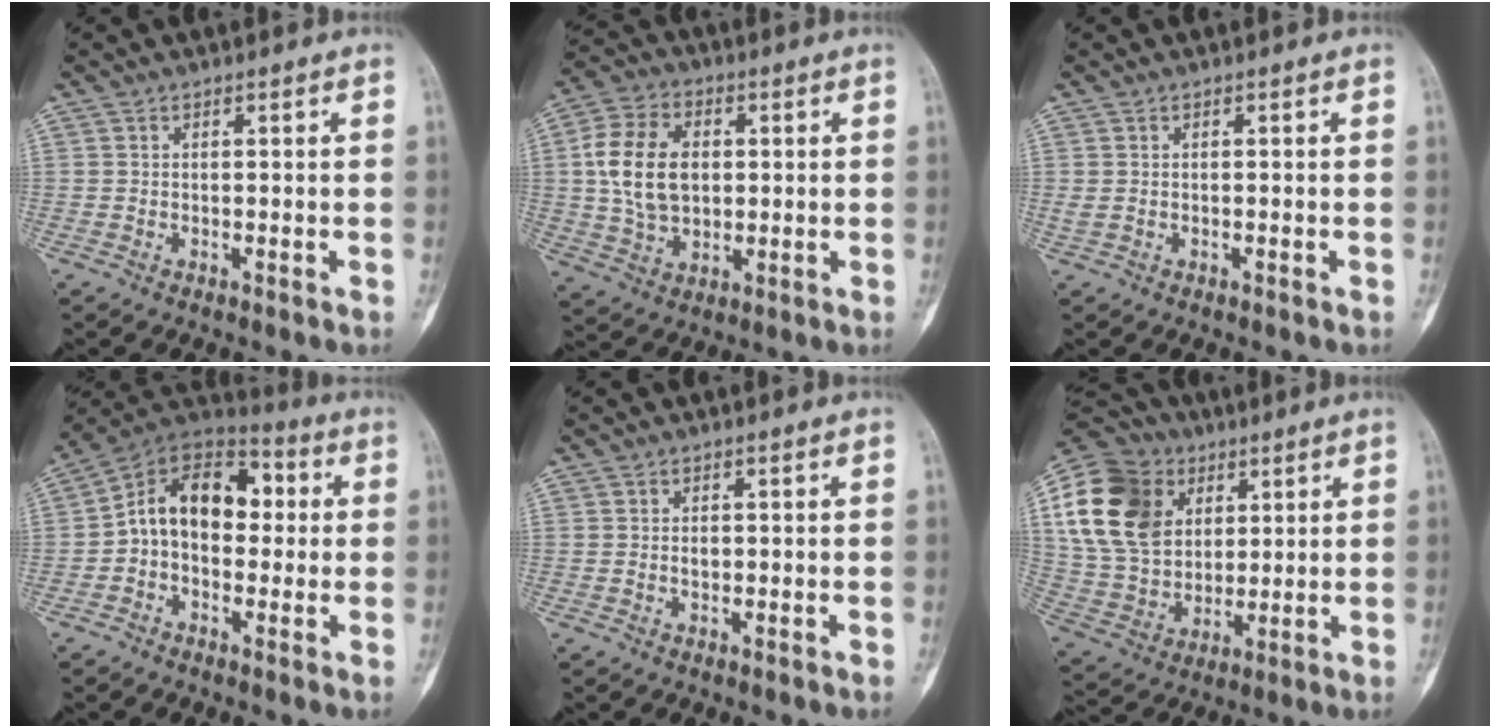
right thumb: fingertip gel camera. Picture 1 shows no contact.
{"total": 13.2, "force": [1.4, 9.0, 9.5], "torque": [-0.166, 0.007, 0.026]}
{"total": 0.9, "force": [-0.1, 0.6, 0.7], "torque": [-0.029, 0.006, 0.001]}
{"total": 14.6, "force": [0.7, 10.0, 10.6], "torque": [-0.138, 0.046, -0.004]}
{"total": 1.2, "force": [0.0, 0.8, 0.9], "torque": [-0.015, 0.001, 0.000]}
{"total": 21.3, "force": [6.5, 15.8, 12.8], "torque": [-0.240, 0.001, 0.123]}